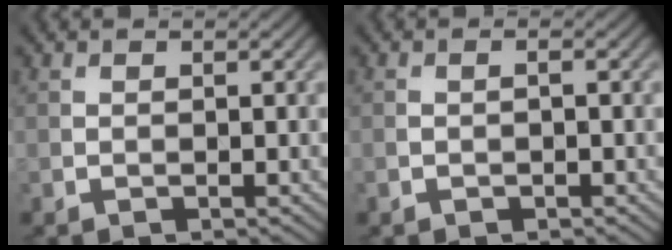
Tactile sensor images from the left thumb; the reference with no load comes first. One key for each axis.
{"total": 0.9, "fx": -0.5, "fy": 0.5, "fz": 0.6, "tx": -0.014, "ty": -0.001, "tz": -0.009}